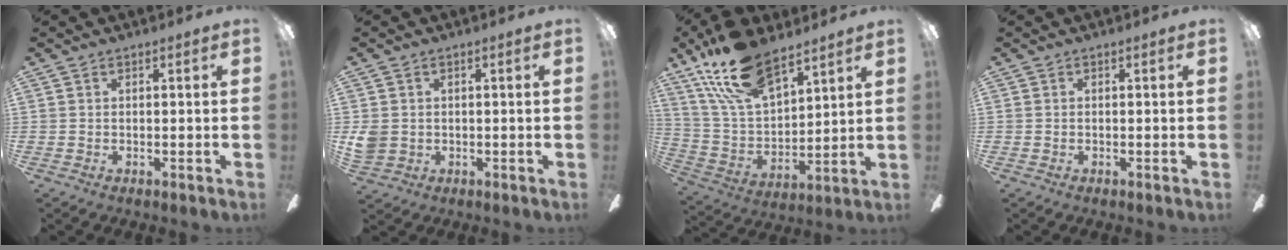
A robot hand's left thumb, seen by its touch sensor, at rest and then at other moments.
{"total": 3.6, "force": [0.5, 3.3, 1.4], "torque": [-0.035, 0.006, 0.013]}
{"total": 19.3, "force": [13.7, 8.5, 10.7], "torque": [-0.217, -0.069, 0.246]}
{"total": 0.0}